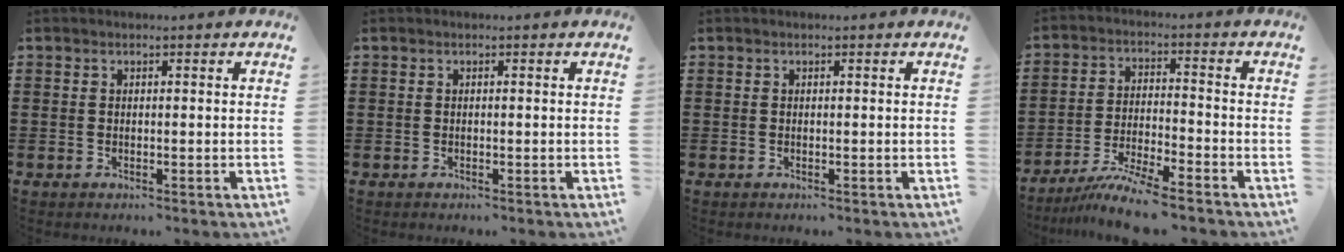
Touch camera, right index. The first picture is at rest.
{"total": 0.0}
{"total": 0.0}
{"total": 7.5, "force": [-6.6, -0.1, 3.6], "torque": [-0.079, -0.011, -0.130]}